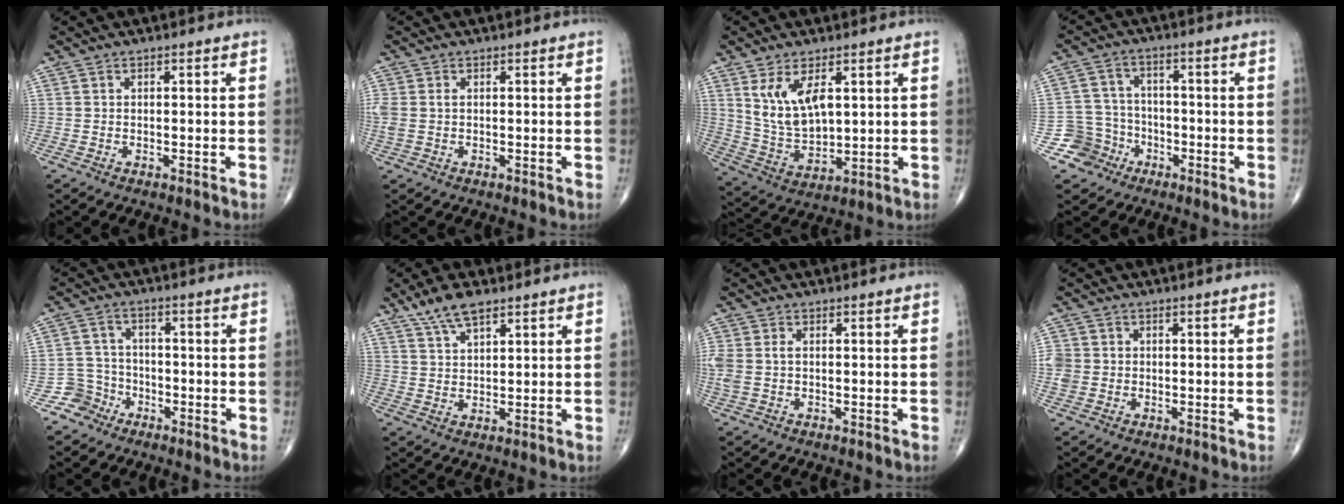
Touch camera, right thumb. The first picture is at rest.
{"total": 2.7, "force": [0.3, 1.7, 2.1], "torque": [-0.072, 0.012, 0.009]}
{"total": 10.4, "force": [3.9, 5.2, 8.1], "torque": [-0.140, -0.021, 0.090]}
{"total": 6.8, "force": [-3.7, 5.7, -0.3], "torque": [0.047, 0.037, -0.071]}
{"total": 5.0, "force": [-3.1, 3.9, -0.6], "torque": [0.042, 0.030, -0.065]}
{"total": 6.5, "force": [4.6, 2.3, 4.0], "torque": [-0.071, -0.016, 0.089]}
{"total": 3.7, "force": [0.2, 2.3, 2.9], "torque": [-0.091, 0.012, 0.006]}
{"total": 4.4, "force": [-0.1, 4.1, 1.7], "torque": [-0.033, 0.010, 0.002]}